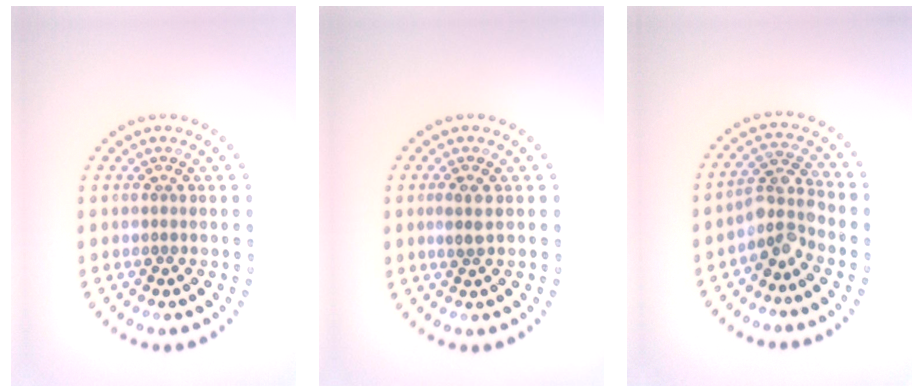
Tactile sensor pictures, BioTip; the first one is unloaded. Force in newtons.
{"total": 1.4, "press": 1.3, "slide": 0.5}
{"total": 3.2, "press": 2.4, "slide": 2.1}